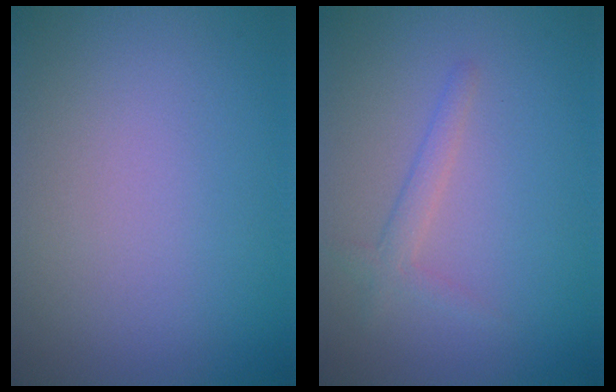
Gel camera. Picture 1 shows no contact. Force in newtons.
{"total": 1.7, "press": 1.7, "slide": 0.1}